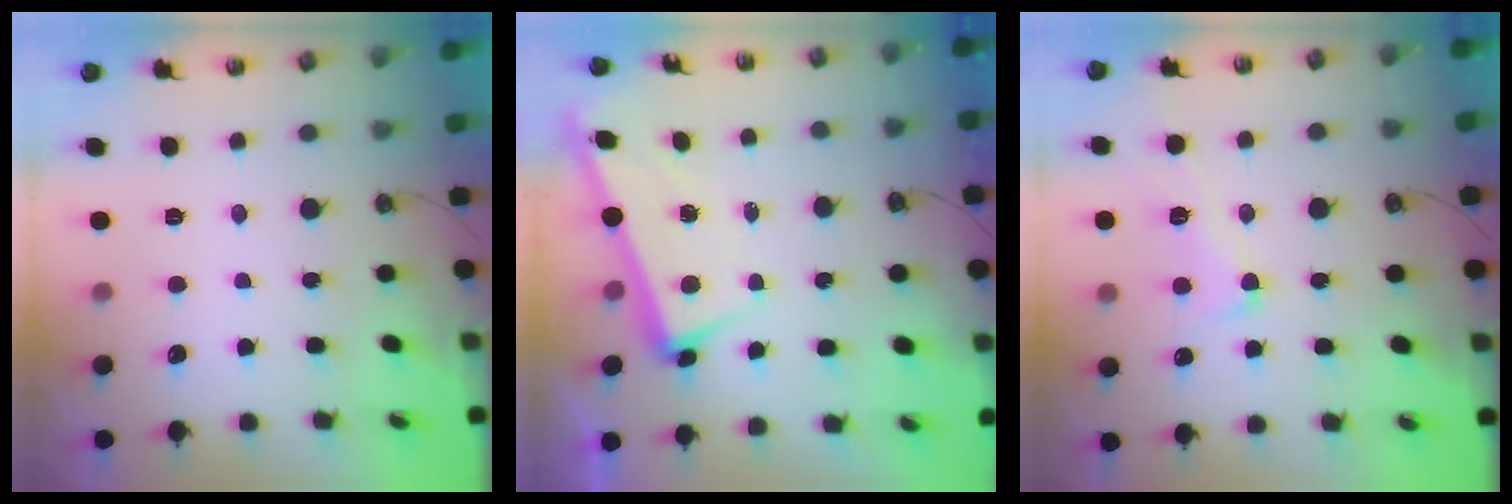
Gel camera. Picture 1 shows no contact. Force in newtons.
{"total": 3.3, "press": 3.1, "slide": 1.2}
{"total": 4.4, "press": 4.2, "slide": 1.2}